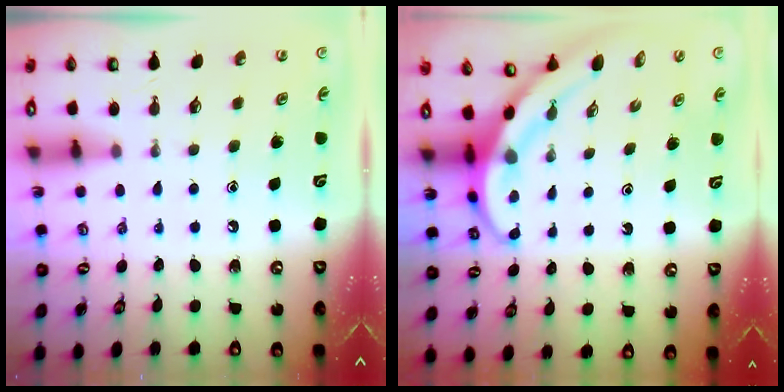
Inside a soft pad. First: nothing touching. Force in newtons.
{"total": 3.8, "press": 3.8, "slide": 0.6}